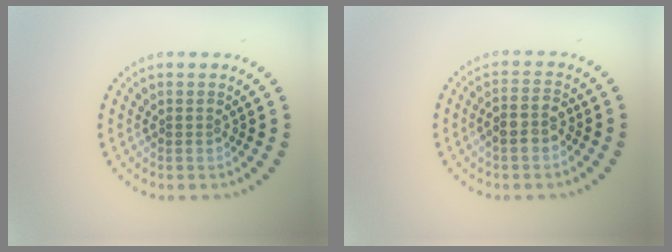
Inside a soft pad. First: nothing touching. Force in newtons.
{"total": 2.2, "press": 2.1, "slide": 0.7}